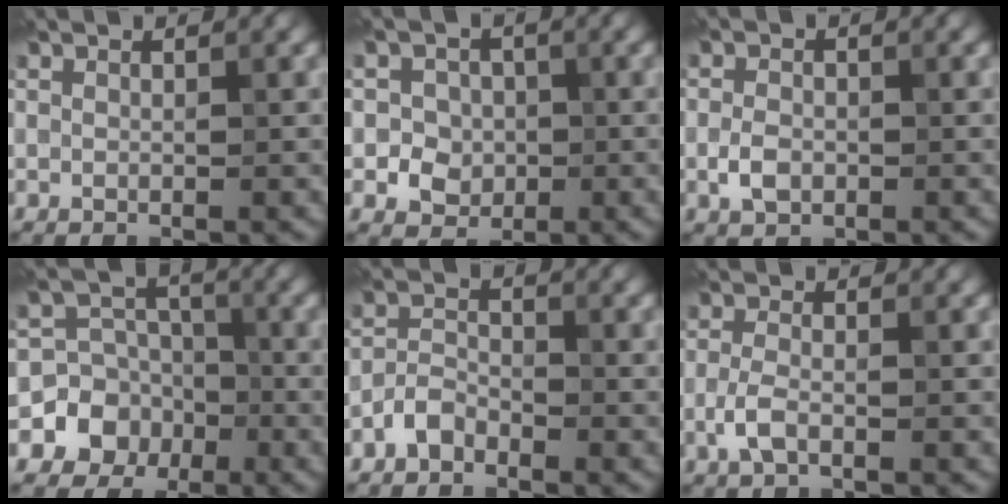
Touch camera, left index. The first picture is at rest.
{"total": 3.4, "force": [-0.6, 3.1, 1.3], "torque": [0.003, 0.000, -0.025]}
{"total": 2.2, "force": [-0.6, 1.6, 1.4], "torque": [-0.029, -0.001, -0.016]}
{"total": 6.5, "force": [-2.7, 5.8, 1.2], "torque": [0.007, -0.002, -0.071]}
{"total": 2.1, "force": [-1.5, 1.1, 0.9], "torque": [-0.016, 0.008, -0.037]}
{"total": 2.1, "force": [-0.8, 1.0, 1.7], "torque": [-0.042, 0.000, -0.022]}